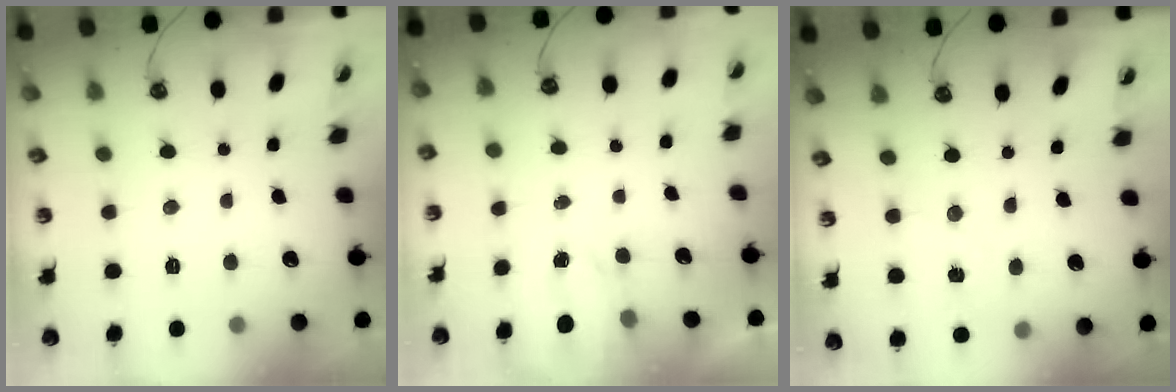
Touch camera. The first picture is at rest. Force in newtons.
{"total": 1.5, "press": 1.5, "slide": 0.3}
{"total": 3.2, "press": 3.2, "slide": 0.4}